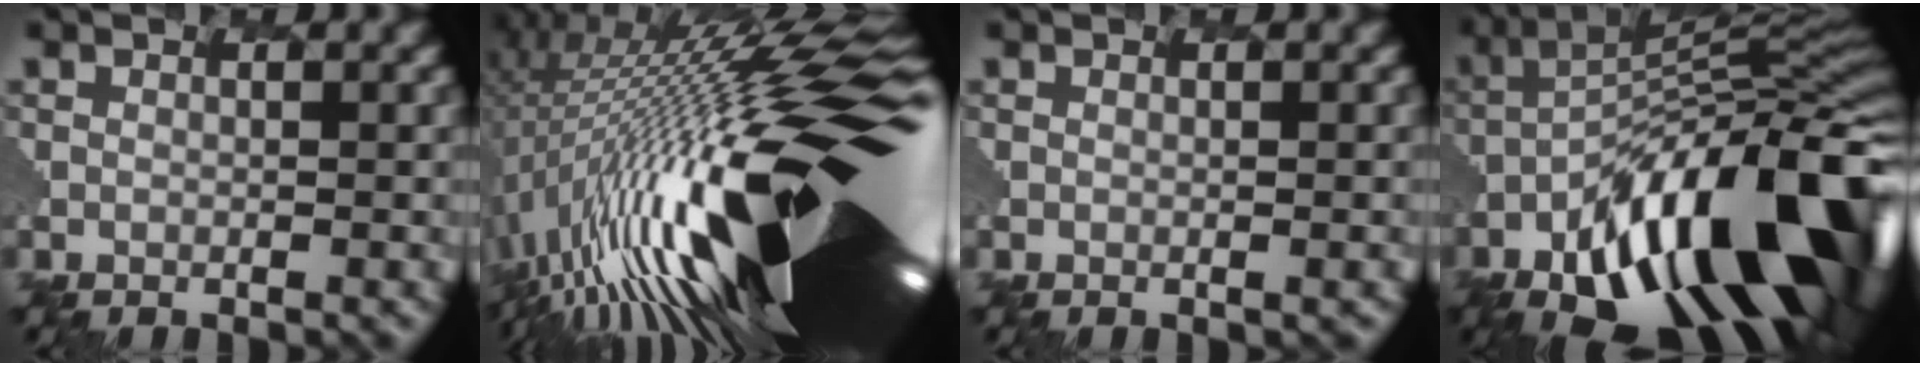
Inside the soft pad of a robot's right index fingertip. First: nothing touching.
{"total": 20.1, "force": [-0.6, 5.0, 19.5], "torque": [-0.326, 0.013, -0.026]}
{"total": 1.6, "force": [-0.2, 0.7, 1.5], "torque": [-0.003, 0.003, -0.002]}
{"total": 16.2, "force": [-7.7, 6.6, 12.6], "torque": [-0.199, 0.003, -0.135]}